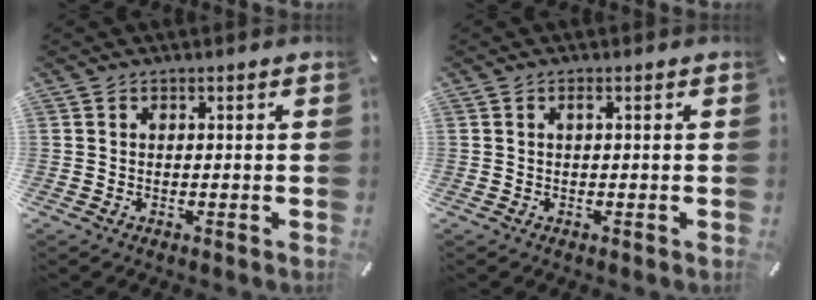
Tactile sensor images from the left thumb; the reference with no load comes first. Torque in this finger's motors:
{"motor_torque": [0.12, 0.42, 0.06, -0.19, 0.14]}